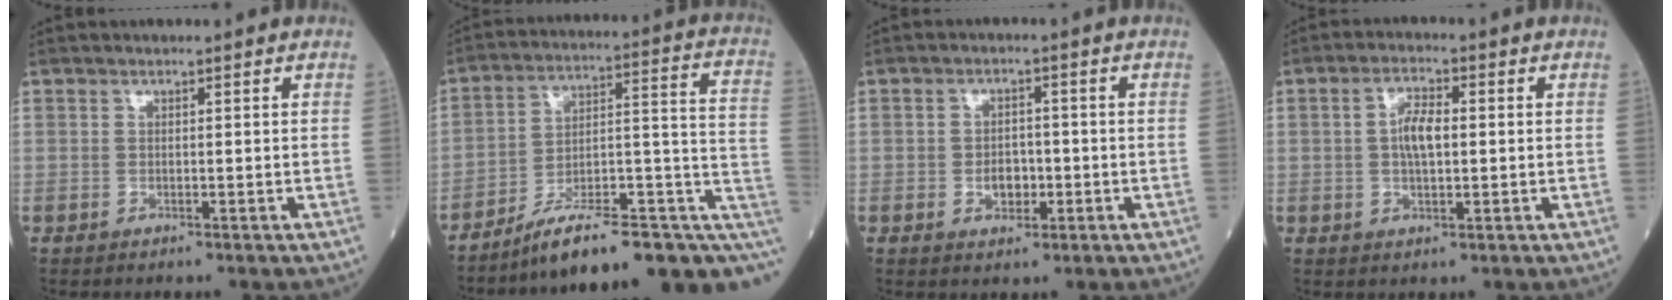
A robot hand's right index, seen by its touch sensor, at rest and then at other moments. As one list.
[{"total": 19.2, "force": [-10.7, 4.9, 15.2], "torque": [-0.152, 0.063, -0.153]}, {"total": 3.4, "force": [-0.9, 2.3, 2.3], "torque": [-0.033, 0.005, -0.009]}, {"total": 4.6, "force": [0.3, 1.8, 4.3], "torque": [-0.086, 0.007, 0.004]}]